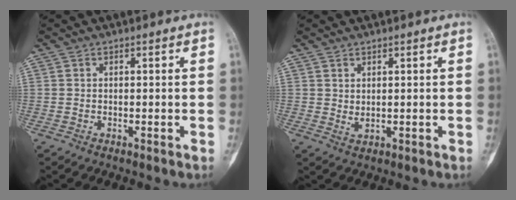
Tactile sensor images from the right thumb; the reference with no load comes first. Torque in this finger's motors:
{"motor_torque": [-0.15, -0.03, -0.08, 0.10, 0.08]}